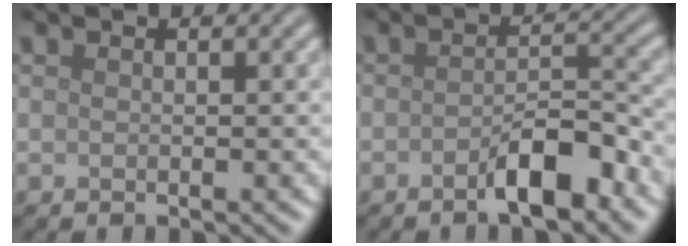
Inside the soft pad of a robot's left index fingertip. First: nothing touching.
{"total": 4.2, "force": [-2.5, 1.2, 3.1], "torque": [-0.047, 0.011, -0.043]}